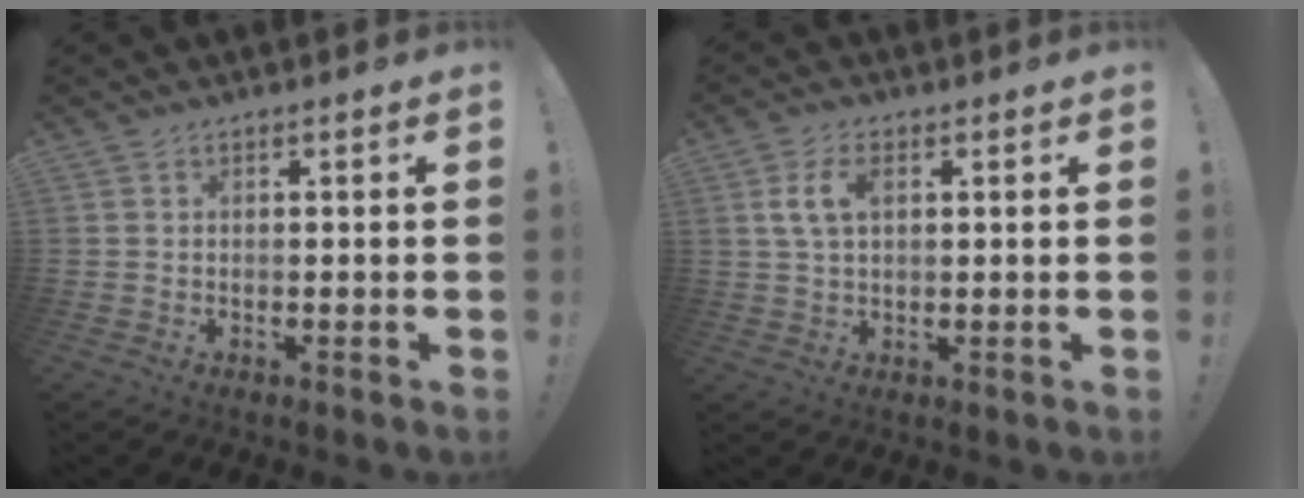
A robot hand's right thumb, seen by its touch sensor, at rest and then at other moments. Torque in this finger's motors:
{"motor_torque": [0.01, 0.01, 0.00, 0.00, 0.00]}